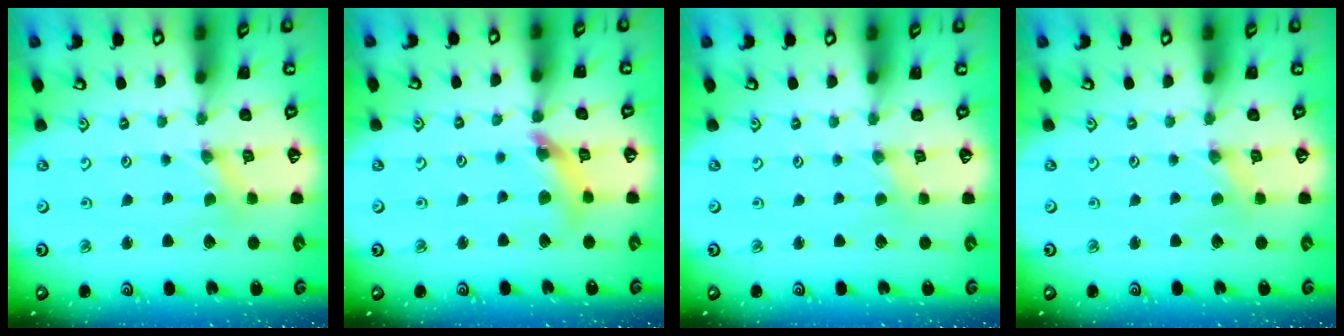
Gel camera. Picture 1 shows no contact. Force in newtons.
{"total": 11.6, "press": 11.5, "slide": 1.6}
{"total": 0.0}
{"total": 0.0}